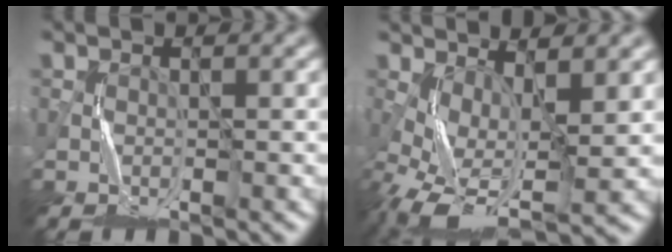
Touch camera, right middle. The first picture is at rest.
{"total": 6.6, "force": [-1.1, 2.9, 5.9], "torque": [-0.127, -0.002, -0.020]}